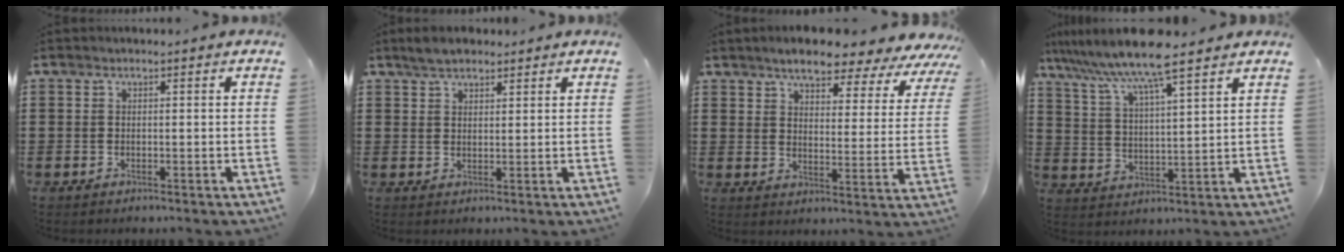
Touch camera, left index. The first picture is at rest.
{"total": 3.2, "force": [2.7, 1.3, 1.1], "torque": [-0.029, 0.007, 0.050]}
{"total": 6.6, "force": [6.0, 1.1, 2.5], "torque": [-0.060, -0.033, 0.099]}
{"total": 9.0, "force": [7.6, -0.1, 4.8], "torque": [-0.120, -0.038, 0.127]}